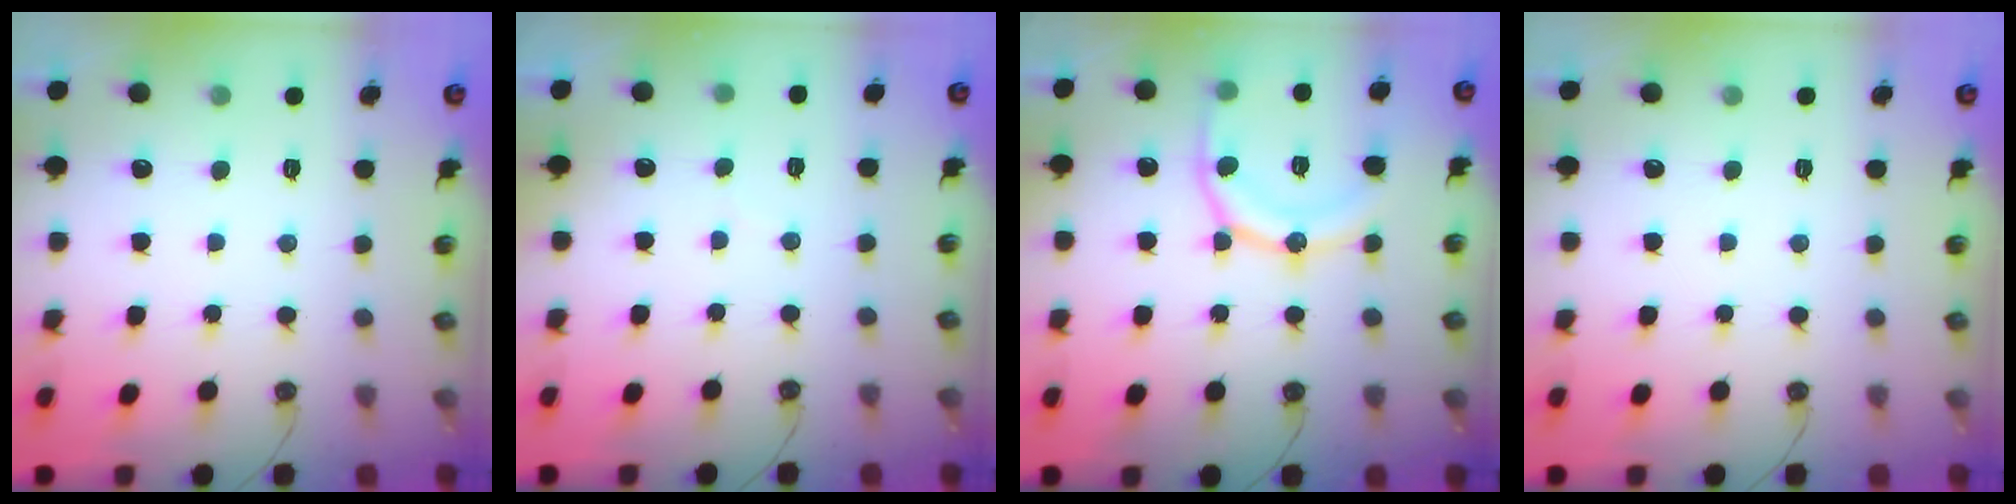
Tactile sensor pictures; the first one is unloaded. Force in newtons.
{"total": 1.7, "press": 1.7, "slide": 0.1}
{"total": 15.4, "press": 15.3, "slide": 1.6}
{"total": 0.0}